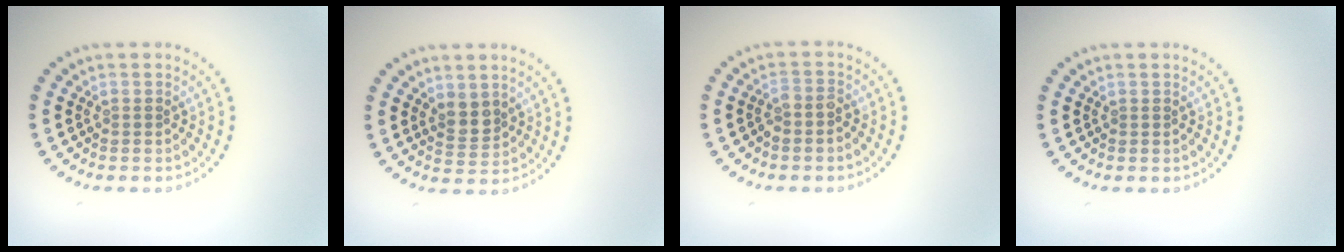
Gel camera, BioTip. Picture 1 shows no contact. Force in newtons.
{"total": 2.0, "press": 1.7, "slide": 1.0}
{"total": 1.2, "press": 0.9, "slide": 0.8}
{"total": 0.0}